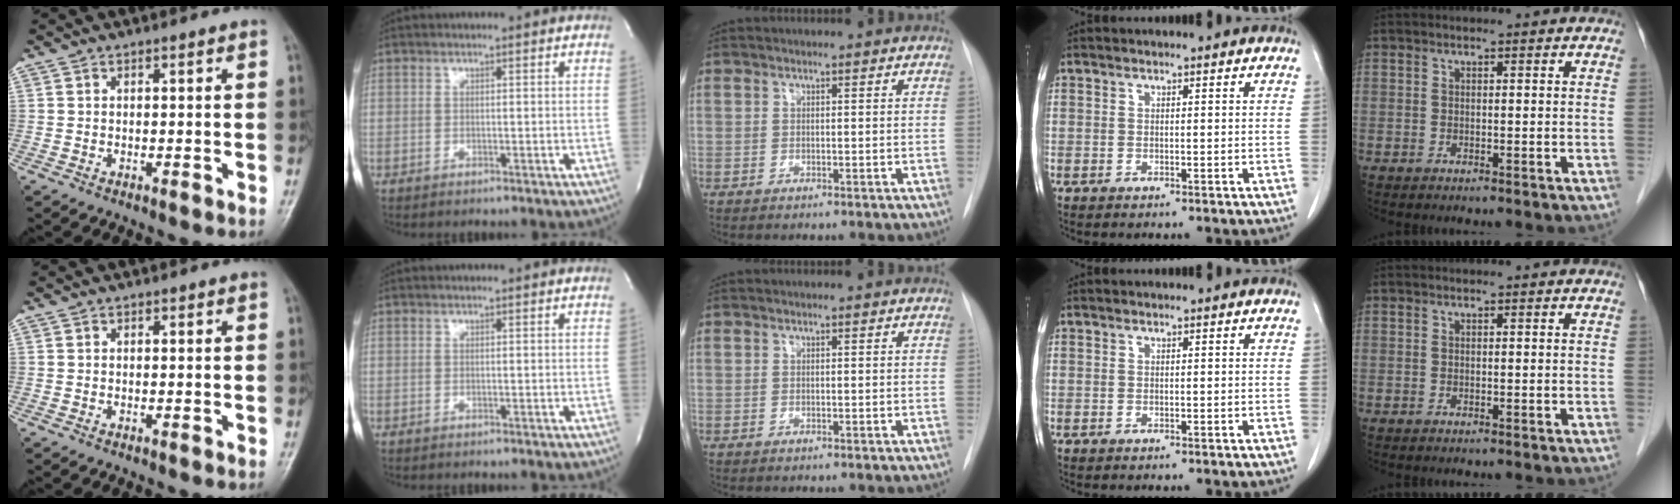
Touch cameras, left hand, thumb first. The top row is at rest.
{}